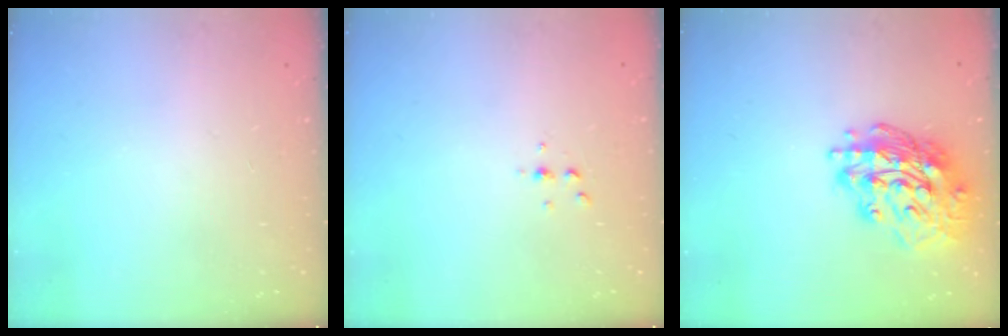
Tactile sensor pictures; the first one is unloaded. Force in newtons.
{"total": 2.6, "press": 2.6, "slide": 0.3}
{"total": 18.0, "press": 17.9, "slide": 1.8}